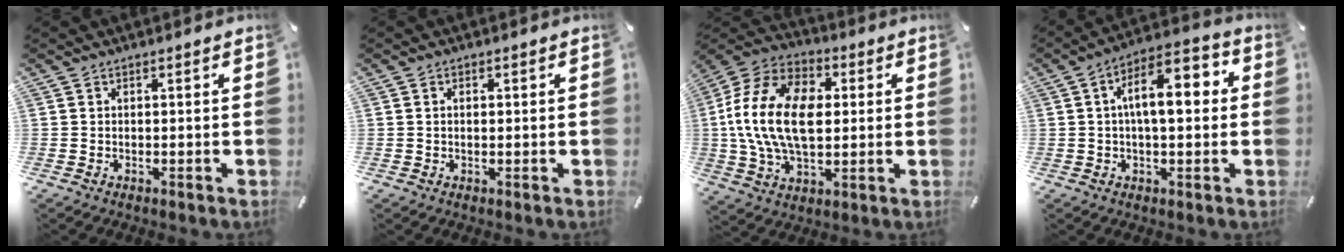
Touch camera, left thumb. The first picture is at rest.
{"total": 1.0, "force": [0.1, 0.6, 0.8], "torque": [-0.017, 0.003, 0.000]}
{"total": 19.8, "force": [0.6, 13.3, 14.6], "torque": [-0.319, 0.016, 0.009]}
{"total": 11.3, "force": [1.6, 5.1, 10.0], "torque": [-0.153, 0.005, 0.024]}